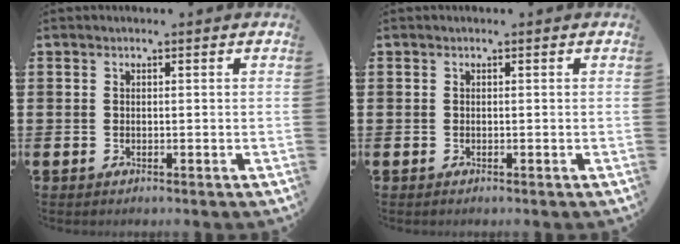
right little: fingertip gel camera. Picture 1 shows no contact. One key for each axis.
{"total": 0.0}